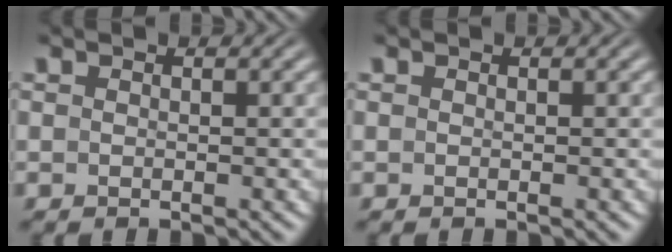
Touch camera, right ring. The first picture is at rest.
{"total": 0.0}